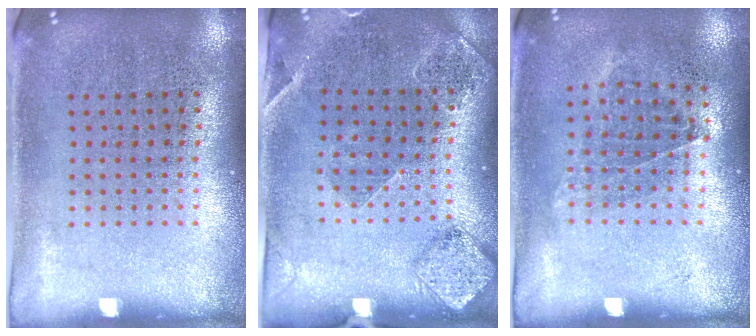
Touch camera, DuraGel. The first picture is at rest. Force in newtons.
{"total": 1.5, "press": 1.5, "slide": 0.4}
{"total": 1.0, "press": 0.8, "slide": 0.6}